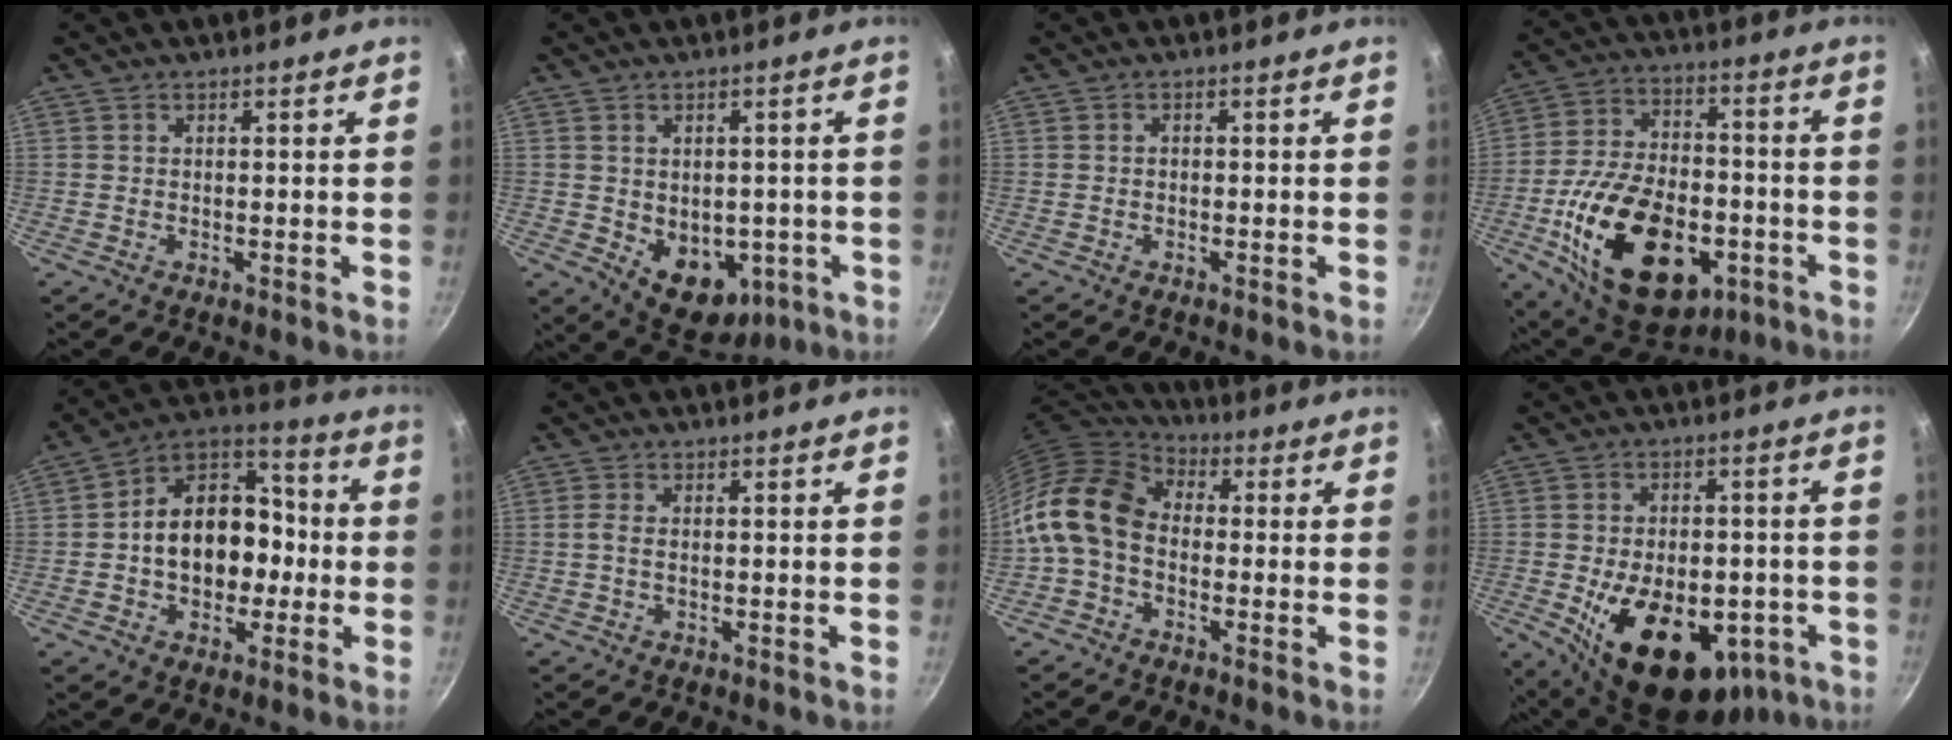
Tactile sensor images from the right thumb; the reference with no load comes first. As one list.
[{"total": 9.9, "force": [-2.7, 6.9, 6.6], "torque": [-0.055, -0.001, -0.016]}, {"total": 0.7, "force": [-0.2, 0.6, 0.4], "torque": [-0.008, 0.004, -0.003]}, {"total": 26.1, "force": [-8.3, 15.8, 19.1], "torque": [-0.304, 0.034, -0.119]}, {"total": 17.5, "force": [-1.5, 13.1, 11.4], "torque": [-0.139, 0.050, -0.036]}, {"total": 1.5, "force": [-0.2, 0.6, 1.3], "torque": [-0.036, 0.005, -0.007]}, {"total": 13.6, "force": [-1.8, 9.8, 9.2], "torque": [-0.171, 0.040, -0.059]}, {"total": 20.9, "force": [-6.5, 12.8, 15.2], "torque": [-0.208, 0.010, -0.075]}]